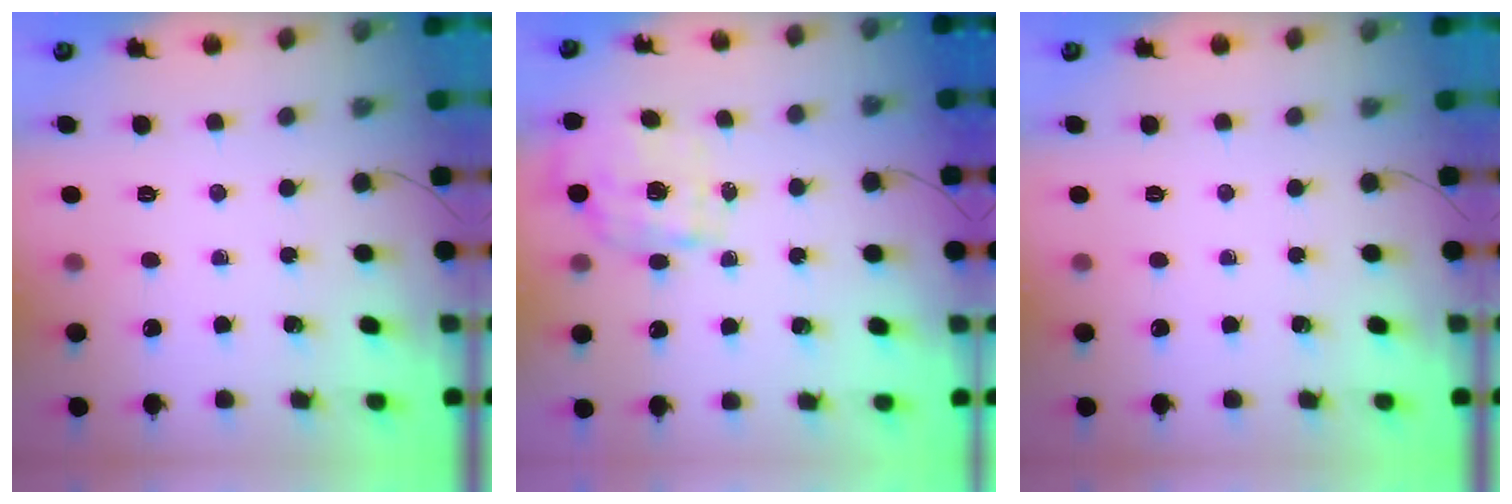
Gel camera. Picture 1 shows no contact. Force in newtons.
{"total": 2.6, "press": 2.3, "slide": 1.3}
{"total": 0.0}